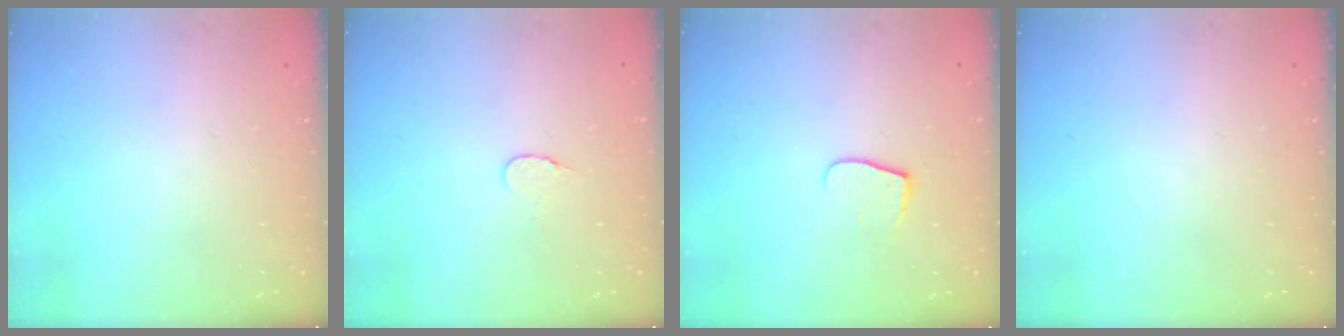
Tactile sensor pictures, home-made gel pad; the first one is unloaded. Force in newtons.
{"total": 4.5, "press": 4.5, "slide": 0.4}
{"total": 5.4, "press": 5.4, "slide": 0.5}
{"total": 0.0}